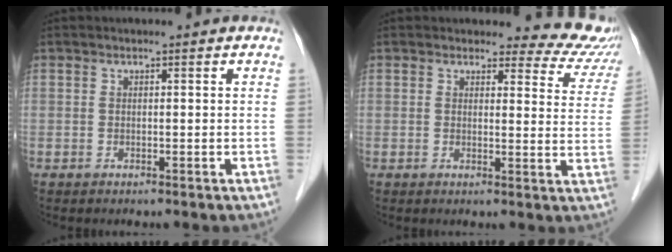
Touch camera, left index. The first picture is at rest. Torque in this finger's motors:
{"motor_torque": [0.47, -0.47, 0.04, -0.03]}